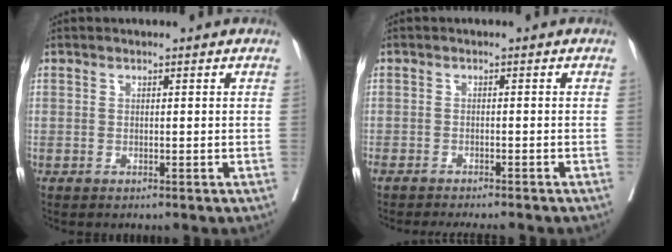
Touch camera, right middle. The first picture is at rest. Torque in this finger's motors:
{"motor_torque": [0.11, -0.10, 0.06, 0.04]}